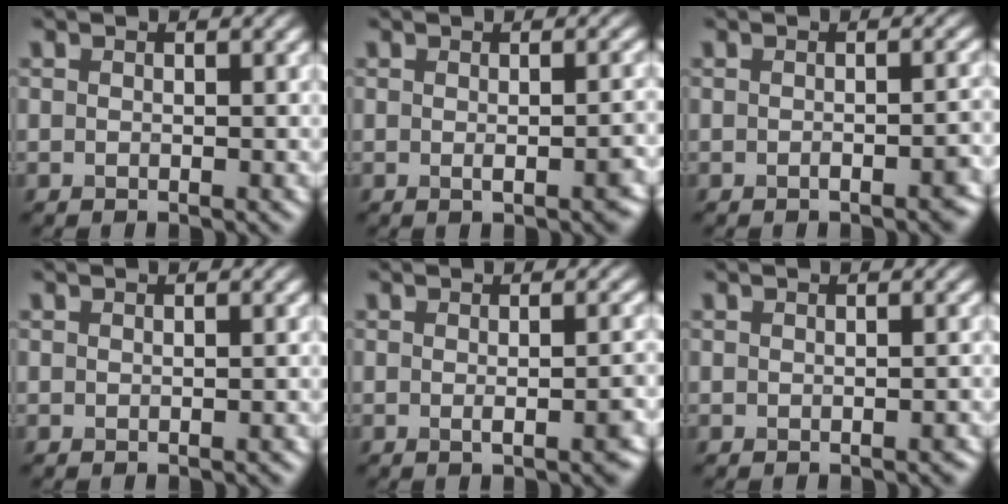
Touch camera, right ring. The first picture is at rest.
{"total": 2.6, "force": [-0.4, 0.7, 2.4], "torque": [-0.027, 0.002, -0.002]}
{"total": 2.2, "force": [-1.1, 0.6, 1.8], "torque": [-0.019, 0.006, -0.016]}
{"total": 0.0}
{"total": 3.0, "force": [-0.4, 0.8, 2.8], "torque": [-0.029, 0.004, -0.003]}
{"total": 0.6, "force": [-0.4, 0.2, 0.3], "torque": [-0.004, 0.002, -0.004]}